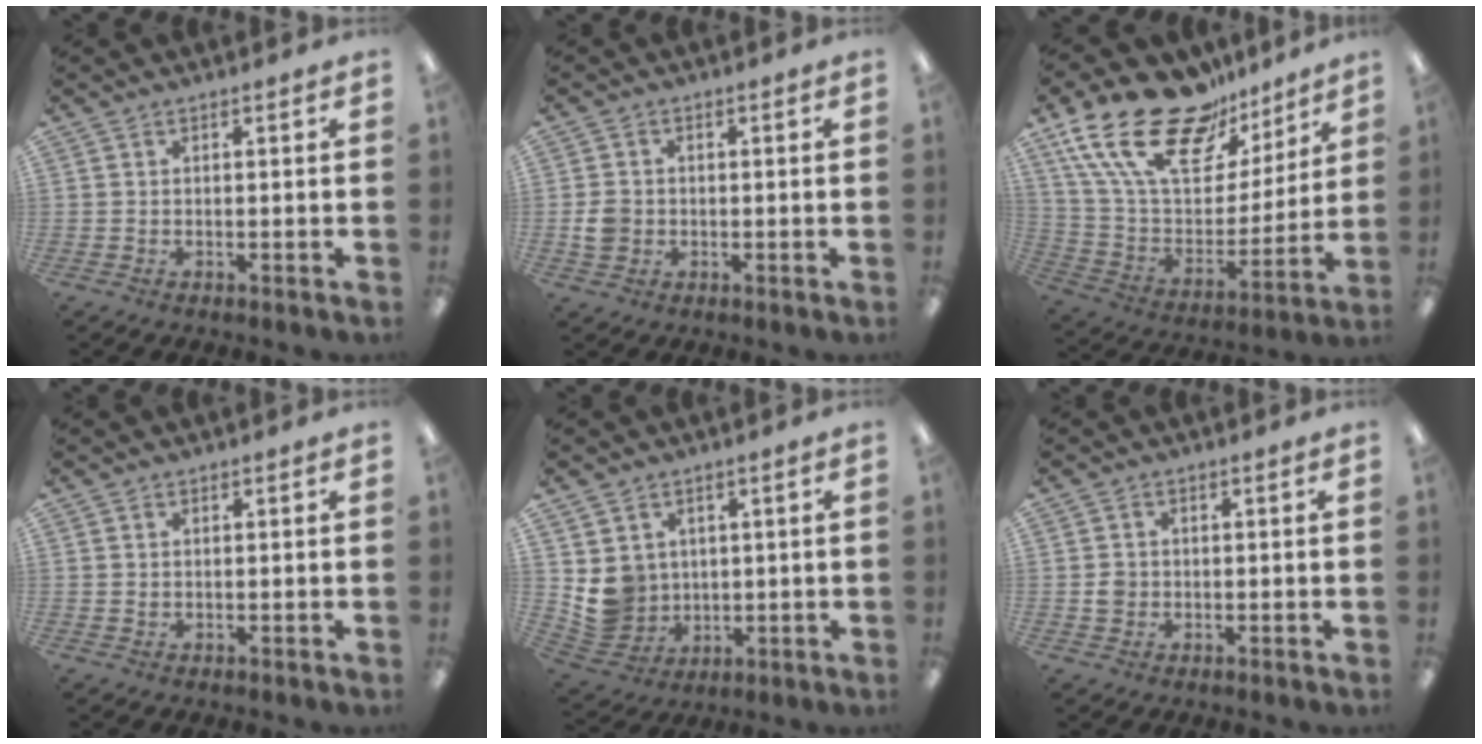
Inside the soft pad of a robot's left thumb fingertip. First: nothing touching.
{"total": 4.0, "force": [-0.5, 3.5, 1.9], "torque": [-0.023, 0.005, -0.009]}
{"total": 23.6, "force": [16.5, 11.2, 12.6], "torque": [-0.249, -0.107, 0.292]}
{"total": 0.6, "force": [0.3, 0.5, 0.0], "torque": [-0.001, 0.002, 0.006]}
{"total": 7.8, "force": [1.8, 7.4, 1.4], "torque": [-0.033, -0.011, 0.046]}
{"total": 2.7, "force": [-0.1, 2.5, 0.9], "torque": [-0.009, 0.001, -0.006]}